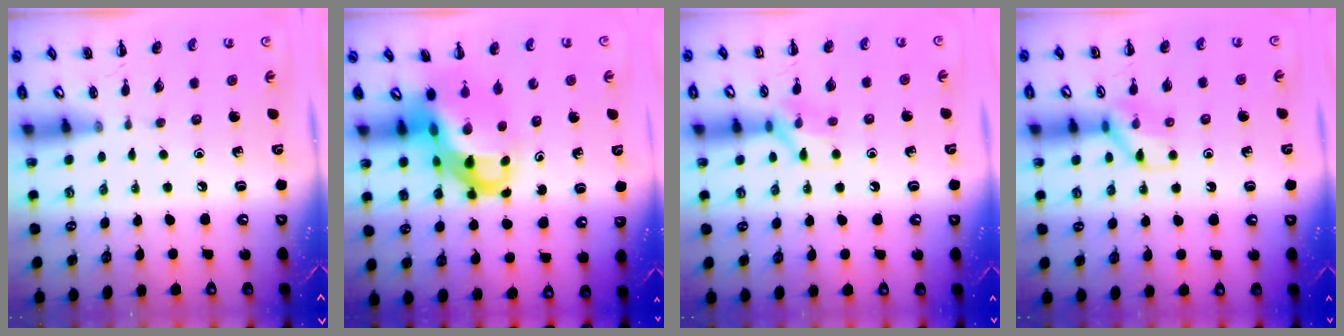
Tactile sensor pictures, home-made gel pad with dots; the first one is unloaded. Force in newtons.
{"total": 10.7, "press": 10.4, "slide": 2.5}
{"total": 8.2, "press": 8.2, "slide": 0.7}
{"total": 8.9, "press": 8.9, "slide": 0.5}